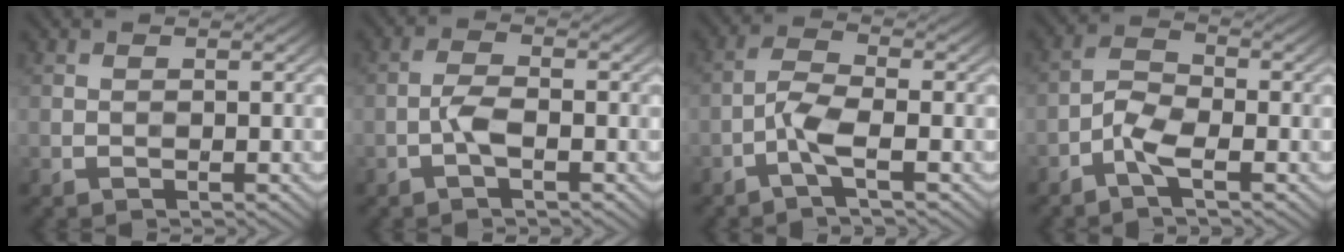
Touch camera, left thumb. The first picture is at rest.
{"total": 2.6, "force": [-1.0, 0.8, 2.2], "torque": [-0.053, 0.004, -0.026]}
{"total": 3.8, "force": [-1.8, 0.8, 3.2], "torque": [-0.075, 0.006, -0.049]}
{"total": 3.6, "force": [-2.1, 1.2, 2.7], "torque": [-0.063, 0.004, -0.052]}